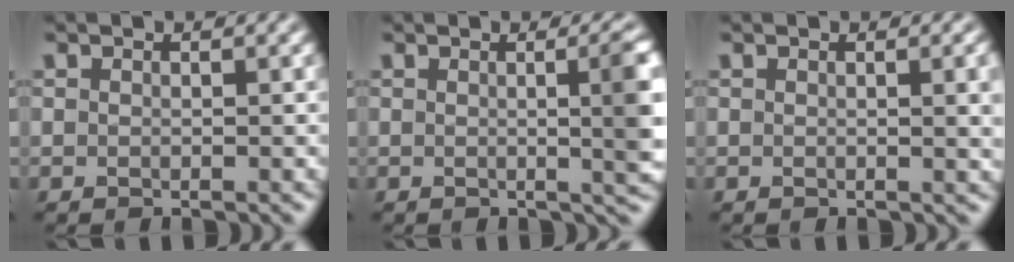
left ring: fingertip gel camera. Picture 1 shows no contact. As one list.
[{"total": 5.2, "force": [0.2, 1.6, 5.0], "torque": [-0.048, 0.004, 0.001]}, {"total": 2.8, "force": [0.2, 0.8, 2.6], "torque": [-0.023, 0.003, -0.001]}]